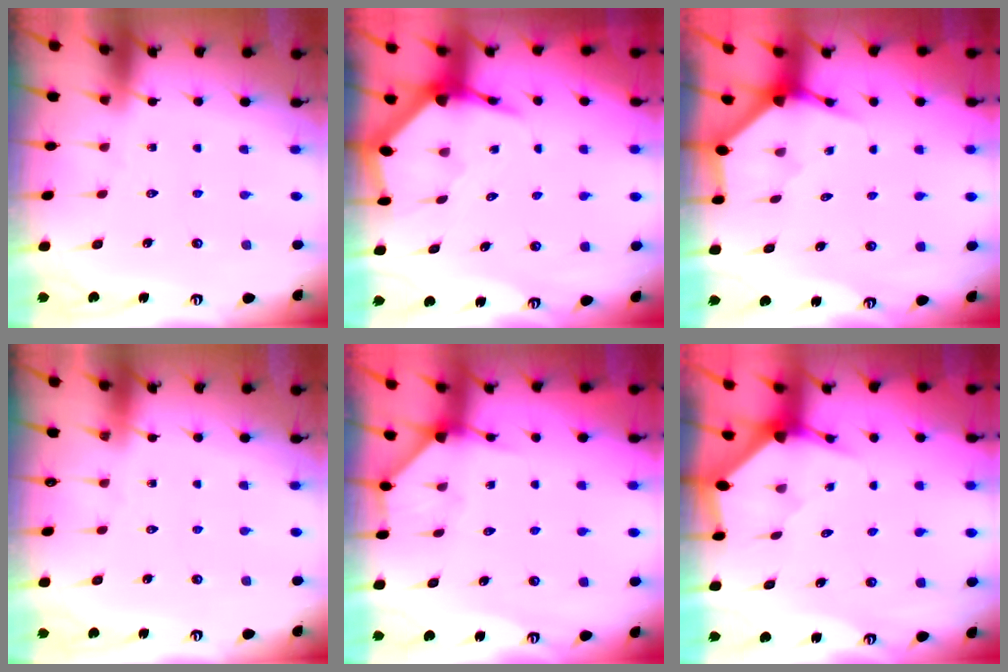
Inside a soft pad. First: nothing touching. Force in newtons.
{"total": 5.4, "press": 5.4, "slide": 0.7}
{"total": 3.7, "press": 3.7, "slide": 0.2}
{"total": 0.0}
{"total": 3.4, "press": 3.4, "slide": 0.4}
{"total": 3.2, "press": 3.2, "slide": 0.3}